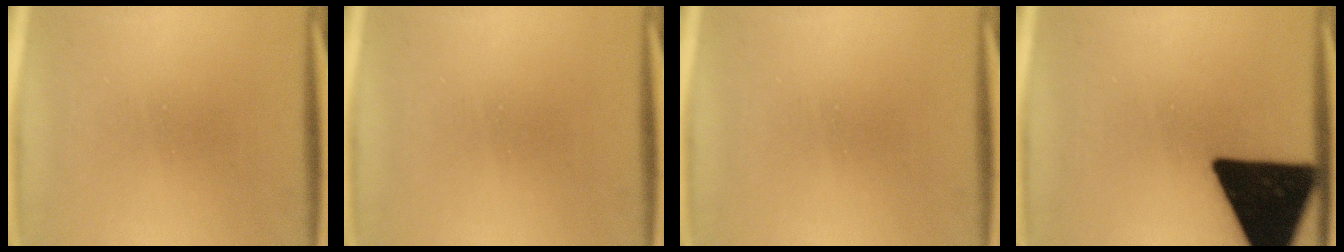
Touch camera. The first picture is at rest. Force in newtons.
{"total": 0.0}
{"total": 0.0}
{"total": 18.7}